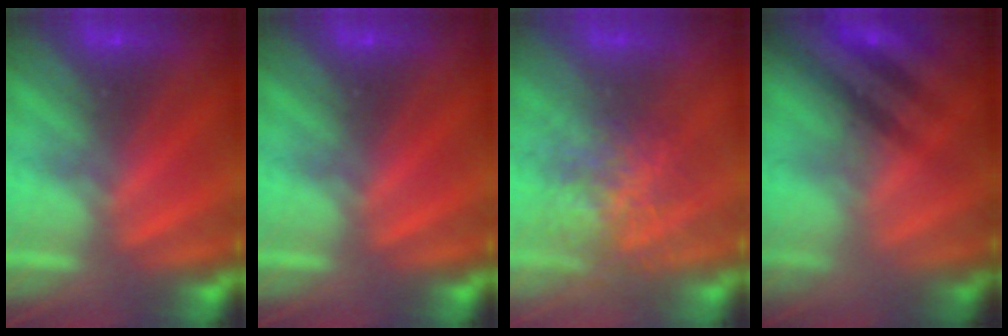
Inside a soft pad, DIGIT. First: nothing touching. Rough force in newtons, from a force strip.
{"total": 0.0}
{"total": 3.5}
{"total": 2.8}